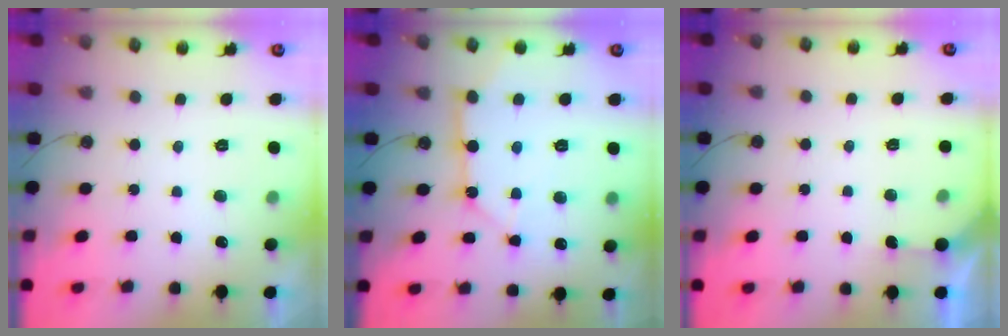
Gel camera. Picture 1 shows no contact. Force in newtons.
{"total": 11.9, "press": 11.8, "slide": 1.3}
{"total": 3.0, "press": 3.0, "slide": 0.3}